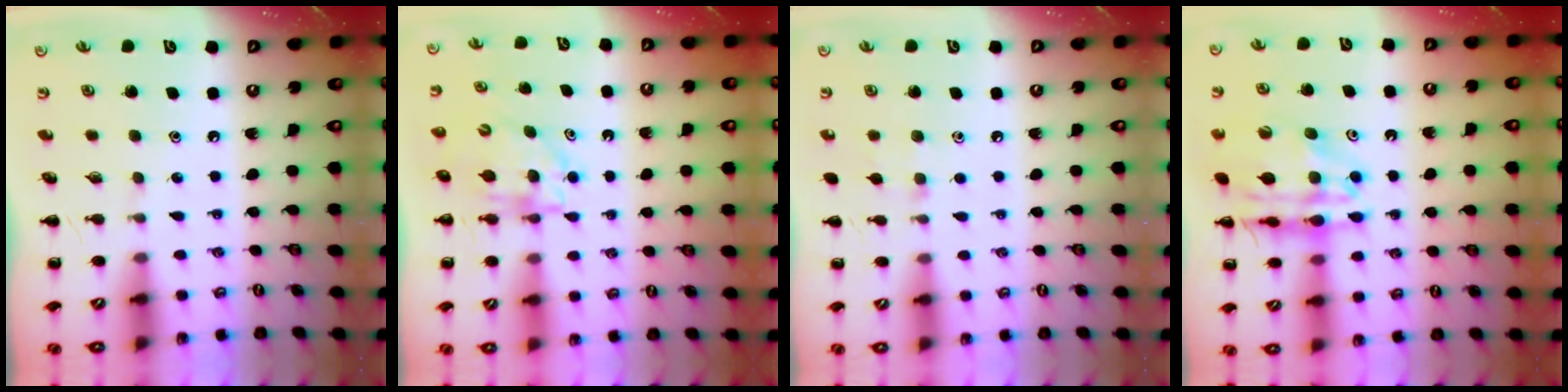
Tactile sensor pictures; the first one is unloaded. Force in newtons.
{"total": 5.8, "press": 5.8, "slide": 0.5}
{"total": 5.8, "press": 5.5, "slide": 1.8}
{"total": 16.0, "press": 15.7, "slide": 3.0}